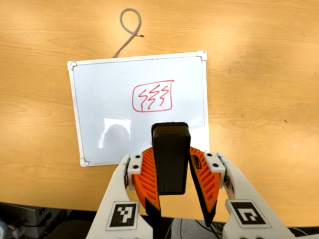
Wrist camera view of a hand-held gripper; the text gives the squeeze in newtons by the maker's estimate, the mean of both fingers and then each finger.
{"total": 6.8, "left": 5.6, "right": 7.9}